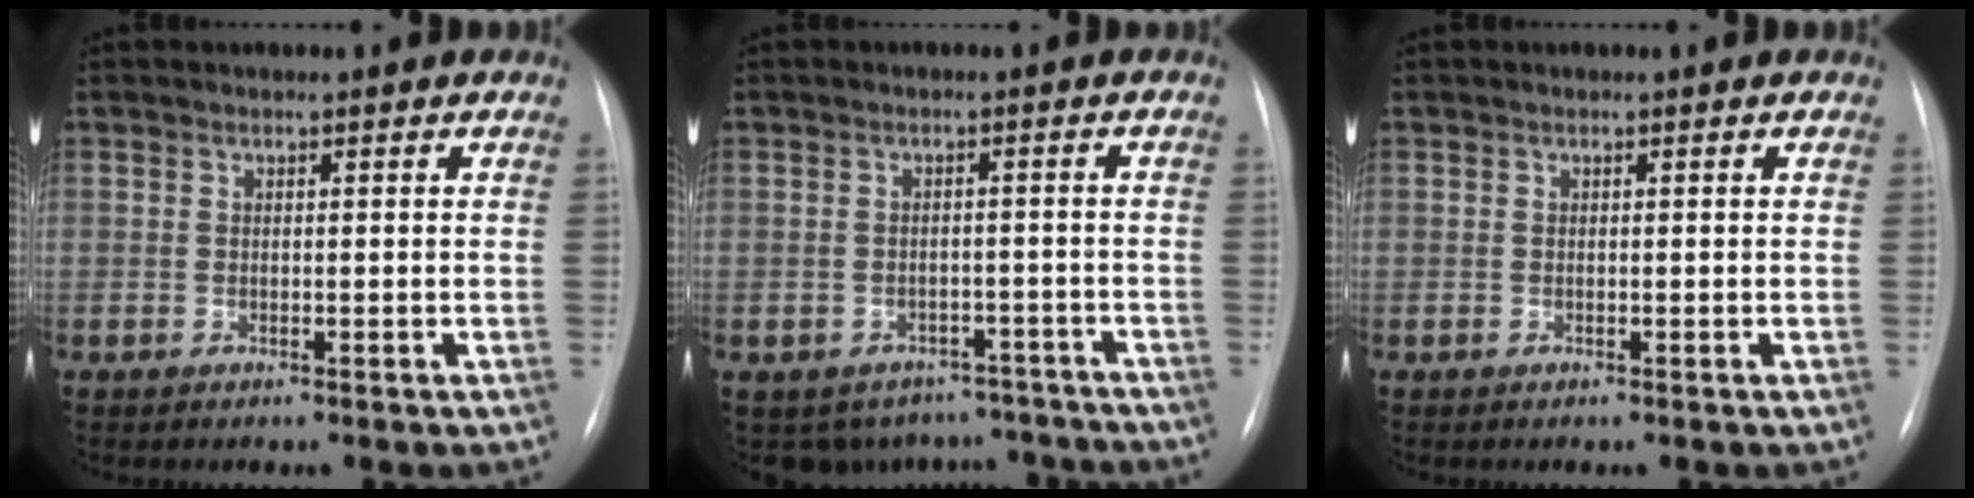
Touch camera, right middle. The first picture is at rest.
{"total": 9.4, "force": [-7.6, 5.4, 0.8], "torque": [-0.003, 0.021, -0.081]}
{"total": 0.0}